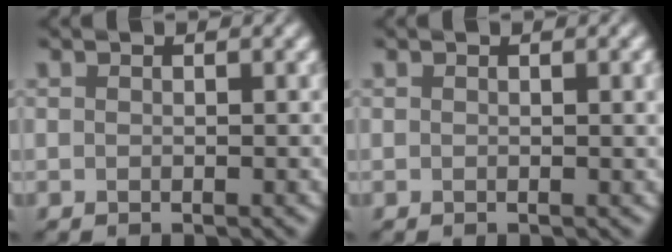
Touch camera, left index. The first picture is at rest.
{"total": 1.1, "force": [0.2, 0.3, 1.0], "torque": [-0.012, 0.001, 0.000]}